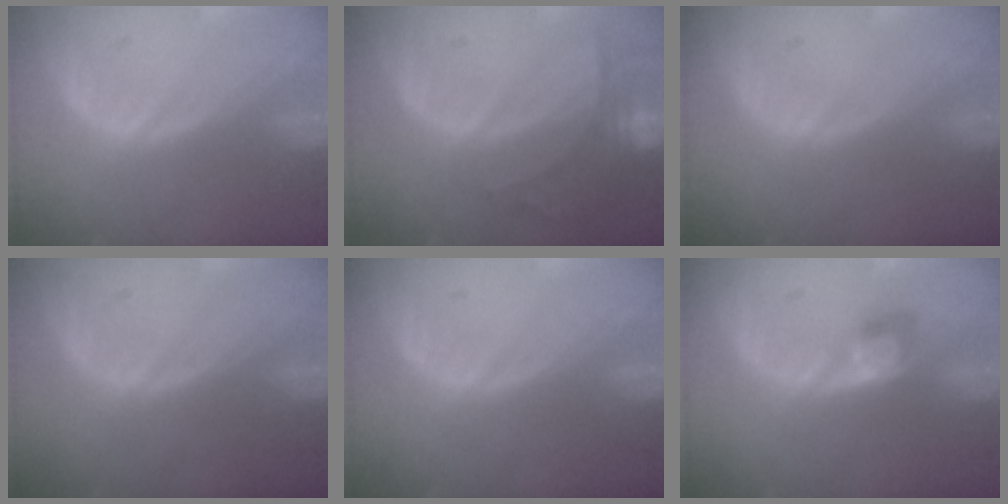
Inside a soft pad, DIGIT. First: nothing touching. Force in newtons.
{"total": 6.1, "press": 6.0, "slide": 1.0}
{"total": 0.0}
{"total": 0.0}
{"total": 0.0}
{"total": 2.7, "press": 2.7, "slide": 0.1}